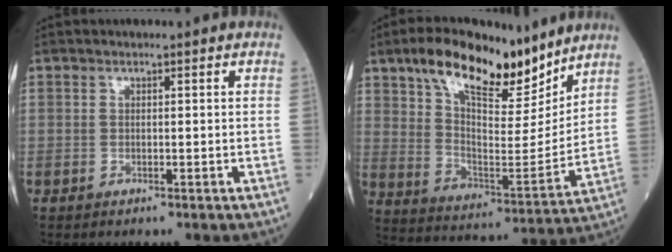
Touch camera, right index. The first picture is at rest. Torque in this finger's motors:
{"motor_torque": [1.12, 1.02, 0.39, 0.09]}